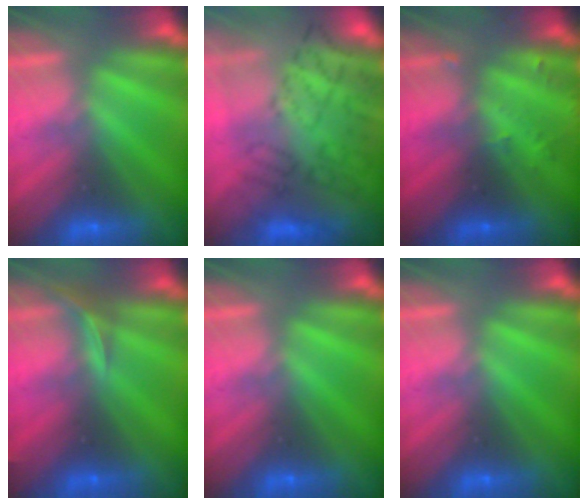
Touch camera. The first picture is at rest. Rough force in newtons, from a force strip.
{"total": 9.1}
{"total": 2.9}
{"total": 2.9}
{"total": 0.0}
{"total": 0.0}